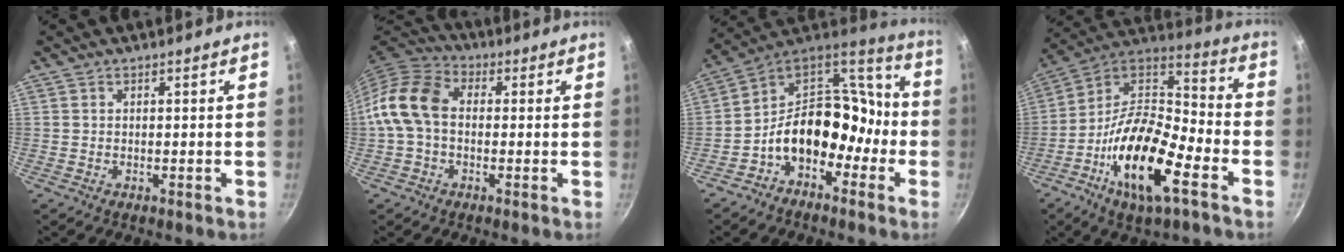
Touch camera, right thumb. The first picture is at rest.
{"total": 10.9, "force": [-0.1, 7.9, 7.6], "torque": [-0.128, 0.029, -0.023]}
{"total": 16.8, "force": [-6.0, 12.2, 9.8], "torque": [-0.099, 0.091, -0.116]}
{"total": 20.9, "force": [-8.8, 7.9, 17.2], "torque": [-0.299, 0.047, -0.178]}